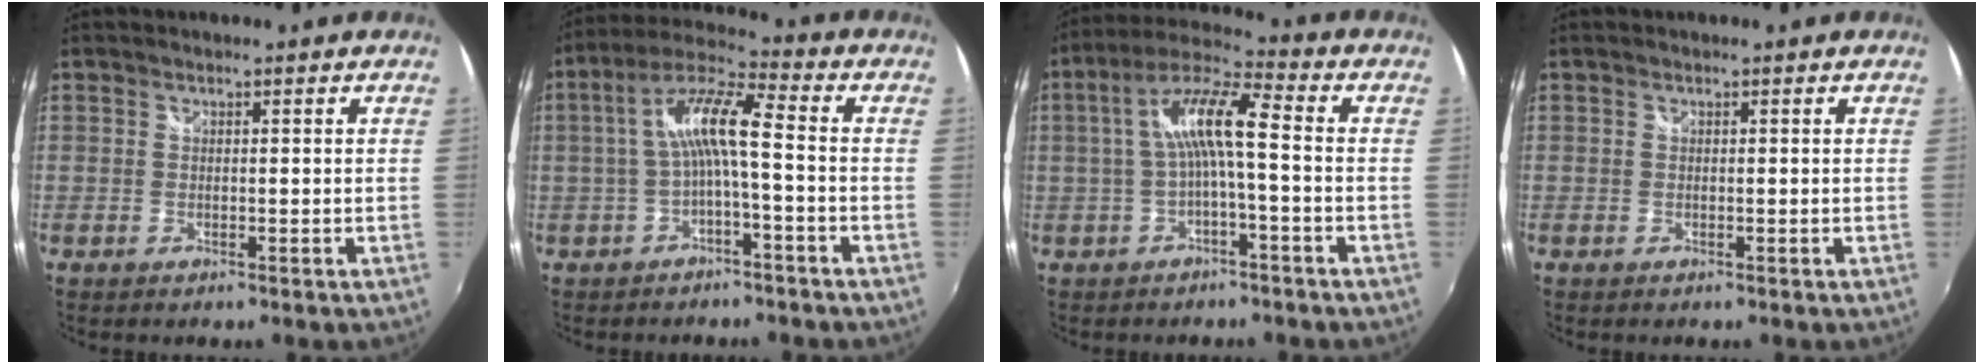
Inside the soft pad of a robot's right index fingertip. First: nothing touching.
{"total": 8.9, "force": [-1.4, 1.2, 8.7], "torque": [-0.187, 0.021, -0.025]}
{"total": 9.2, "force": [-0.9, 1.4, 9.1], "torque": [-0.191, 0.022, -0.015]}
{"total": 0.0}